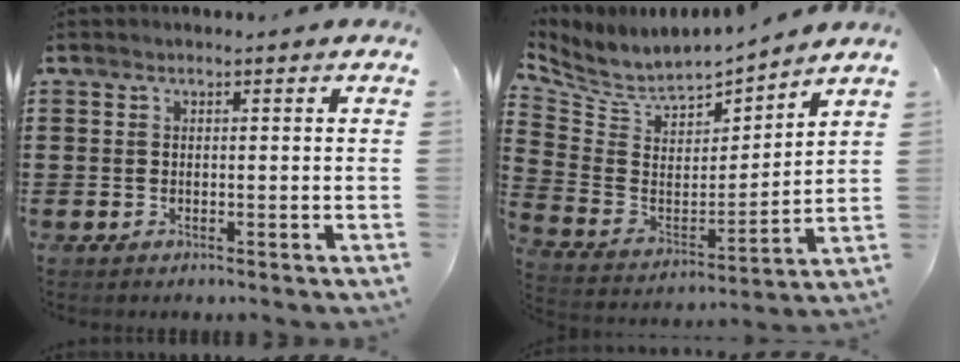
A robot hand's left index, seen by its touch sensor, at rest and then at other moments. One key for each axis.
{"total": 5.6, "fx": 4.8, "fy": 2.4, "fz": 1.7, "tx": -0.064, "ty": -0.039, "tz": 0.081}